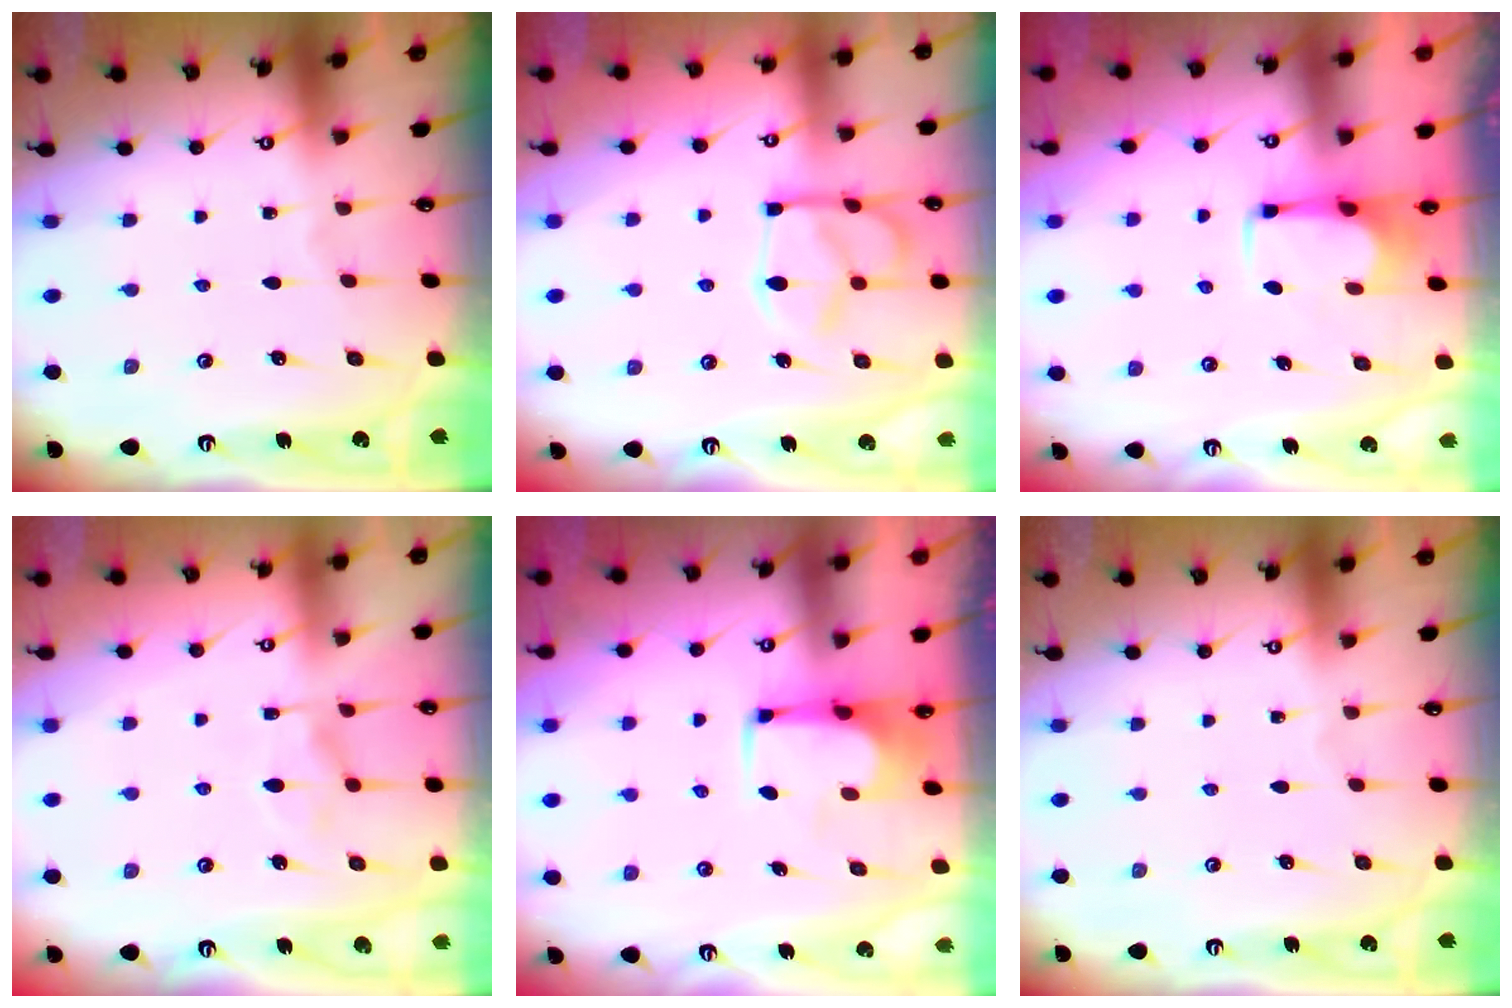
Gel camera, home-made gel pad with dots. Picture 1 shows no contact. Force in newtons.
{"total": 8.4, "press": 8.3, "slide": 1.3}
{"total": 3.0, "press": 2.9, "slide": 0.5}
{"total": 3.7, "press": 3.5, "slide": 1.2}
{"total": 1.0, "press": 1.0, "slide": 0.1}
{"total": 0.0}